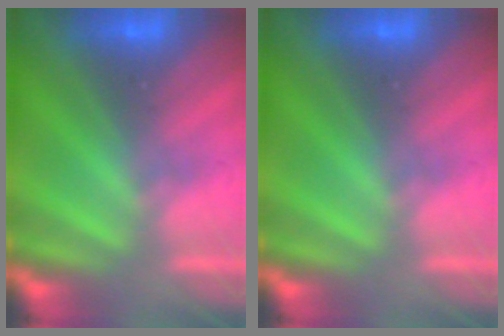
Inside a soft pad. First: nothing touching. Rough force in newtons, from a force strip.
{"total": 0.0}